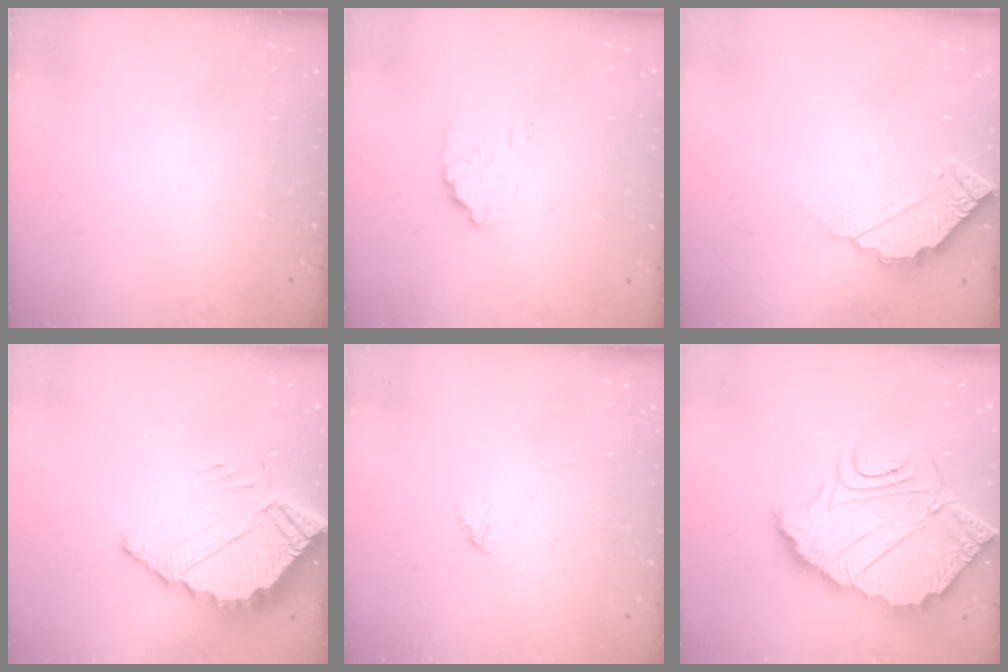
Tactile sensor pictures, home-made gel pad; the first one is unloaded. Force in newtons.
{"total": 2.5, "press": 2.5, "slide": 0.2}
{"total": 3.9, "press": 3.9, "slide": 0.3}
{"total": 6.2, "press": 6.2, "slide": 0.4}
{"total": 2.6, "press": 2.6, "slide": 0.2}
{"total": 14.3, "press": 14.2, "slide": 1.2}